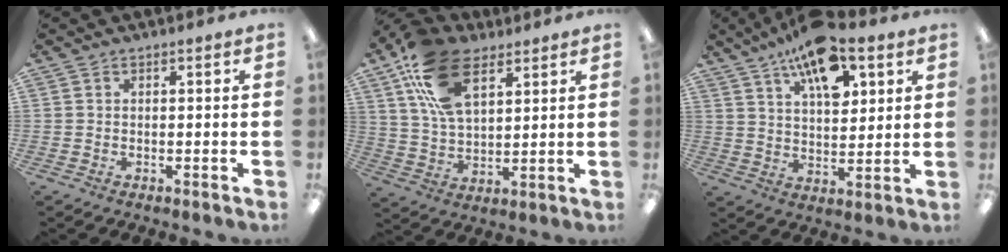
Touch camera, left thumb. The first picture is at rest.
{"total": 17.4, "force": [9.1, 9.5, 11.4], "torque": [-0.228, -0.017, 0.166]}
{"total": 15.4, "force": [9.3, 6.9, 10.1], "torque": [-0.157, -0.037, 0.158]}